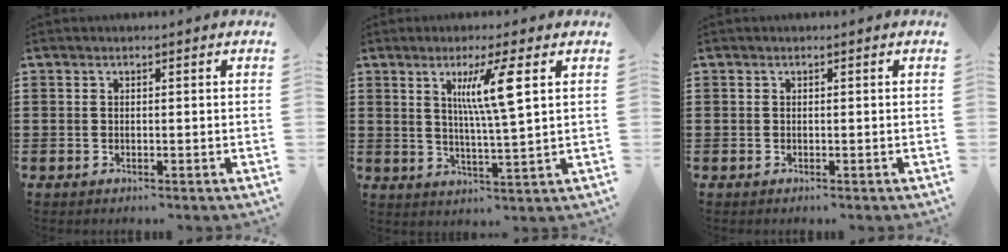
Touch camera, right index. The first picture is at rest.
{"total": 7.5, "force": [2.8, 0.2, 6.9], "torque": [-0.133, -0.003, 0.039]}
{"total": 0.0}